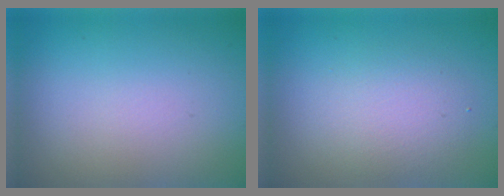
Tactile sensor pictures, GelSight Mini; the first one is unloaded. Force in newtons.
{"total": 2.9, "press": 2.9, "slide": 0.2}